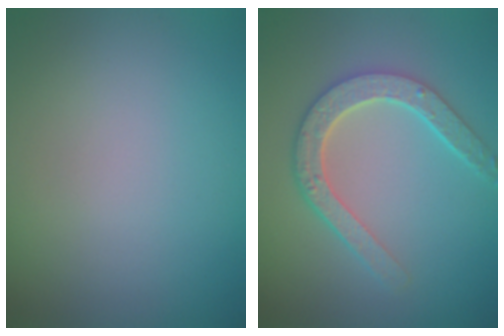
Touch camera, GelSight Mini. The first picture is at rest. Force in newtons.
{"total": 4.7, "press": 3.8, "slide": 2.7}